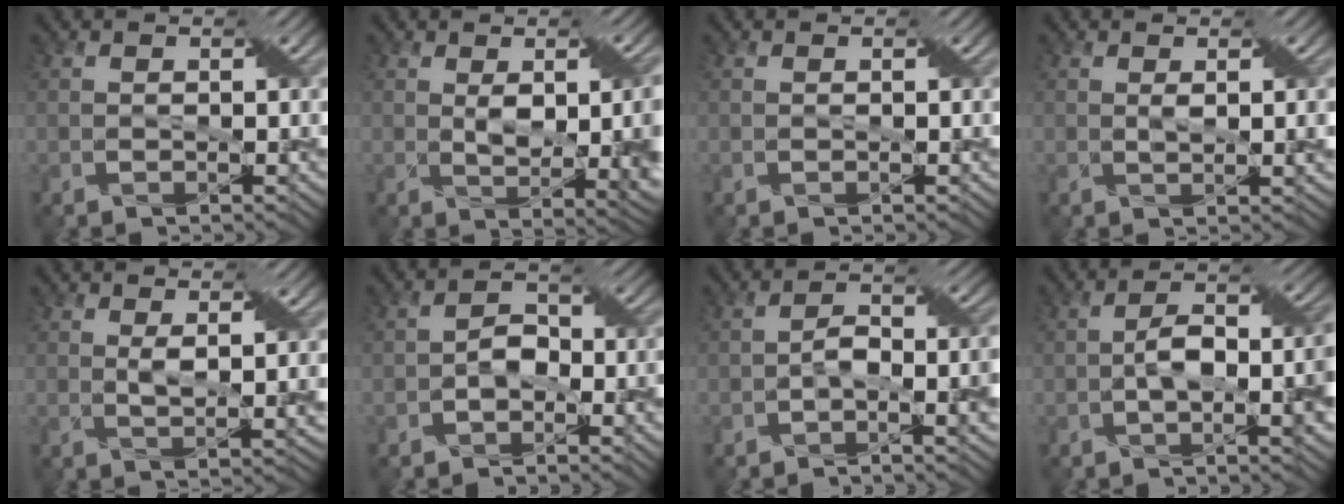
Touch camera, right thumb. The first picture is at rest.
{"total": 8.0, "force": [0.3, 3.1, 7.4], "torque": [-0.110, 0.000, 0.011]}
{"total": 0.0}
{"total": 2.1, "force": [0.6, 0.4, 2.0], "torque": [-0.036, 0.001, 0.013]}
{"total": 2.9, "force": [0.8, 0.5, 2.7], "torque": [-0.052, 0.001, 0.017]}
{"total": 3.4, "force": [-1.5, 2.1, 2.2], "torque": [-0.040, 0.009, -0.031]}
{"total": 4.9, "force": [-1.5, 1.9, 4.3], "torque": [-0.071, 0.011, -0.032]}
{"total": 8.4, "force": [-1.3, 3.3, 7.6], "torque": [-0.128, 0.010, -0.025]}